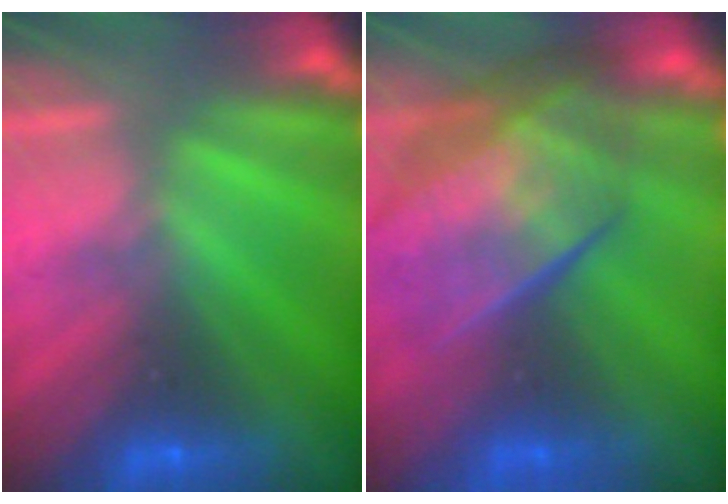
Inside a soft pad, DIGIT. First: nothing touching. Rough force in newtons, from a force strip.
{"total": 8.3}